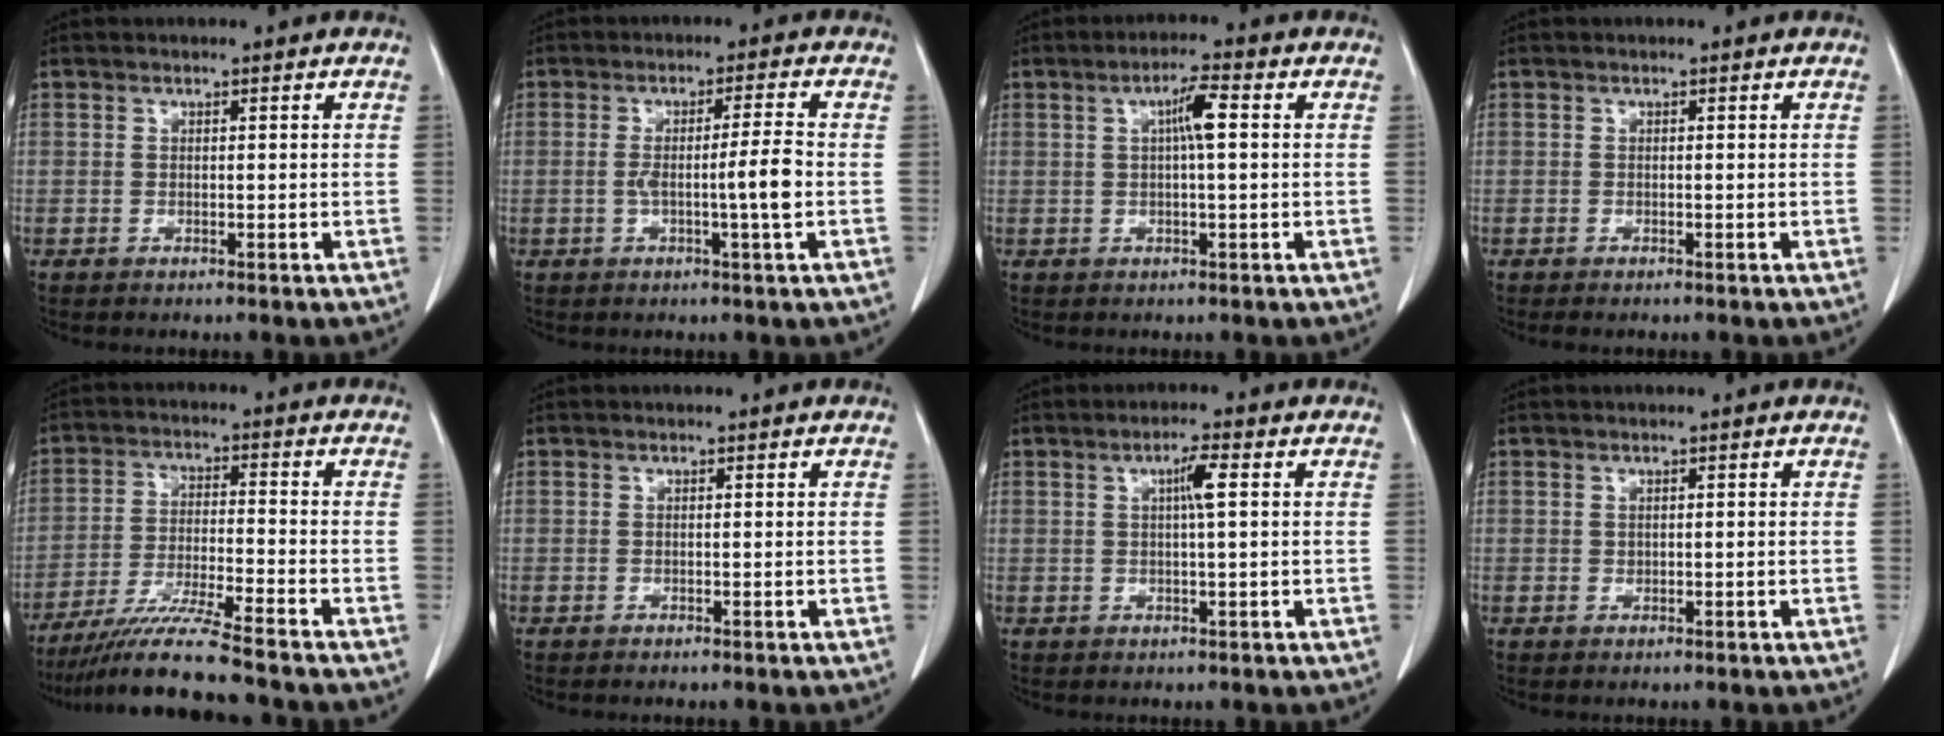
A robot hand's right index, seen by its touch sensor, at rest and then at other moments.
{"total": 5.8, "force": [-1.0, -0.7, 5.6], "torque": [-0.094, 0.000, -0.017]}
{"total": 4.3, "force": [0.8, 0.3, 4.2], "torque": [-0.074, 0.009, 0.012]}
{"total": 0.7, "force": [-0.6, 0.1, 0.3], "torque": [-0.008, -0.002, -0.008]}
{"total": 11.5, "force": [-9.9, -1.3, 5.9], "torque": [-0.101, -0.028, -0.171]}
{"total": 0.0}
{"total": 3.1, "force": [0.7, 0.2, 3.0], "torque": [-0.052, 0.005, 0.011]}
{"total": 0.0}